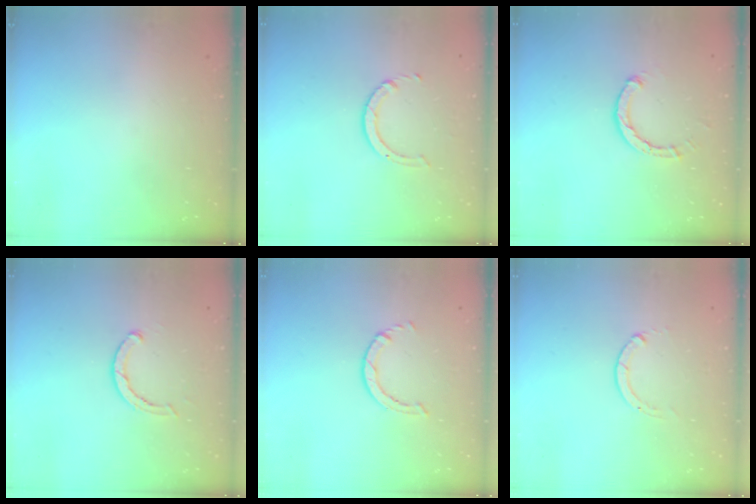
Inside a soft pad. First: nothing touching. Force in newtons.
{"total": 2.5, "press": 2.5, "slide": 0.2}
{"total": 2.6, "press": 2.6, "slide": 0.3}
{"total": 3.7, "press": 3.7, "slide": 0.7}
{"total": 0.8, "press": 0.7, "slide": 0.2}
{"total": 0.0}